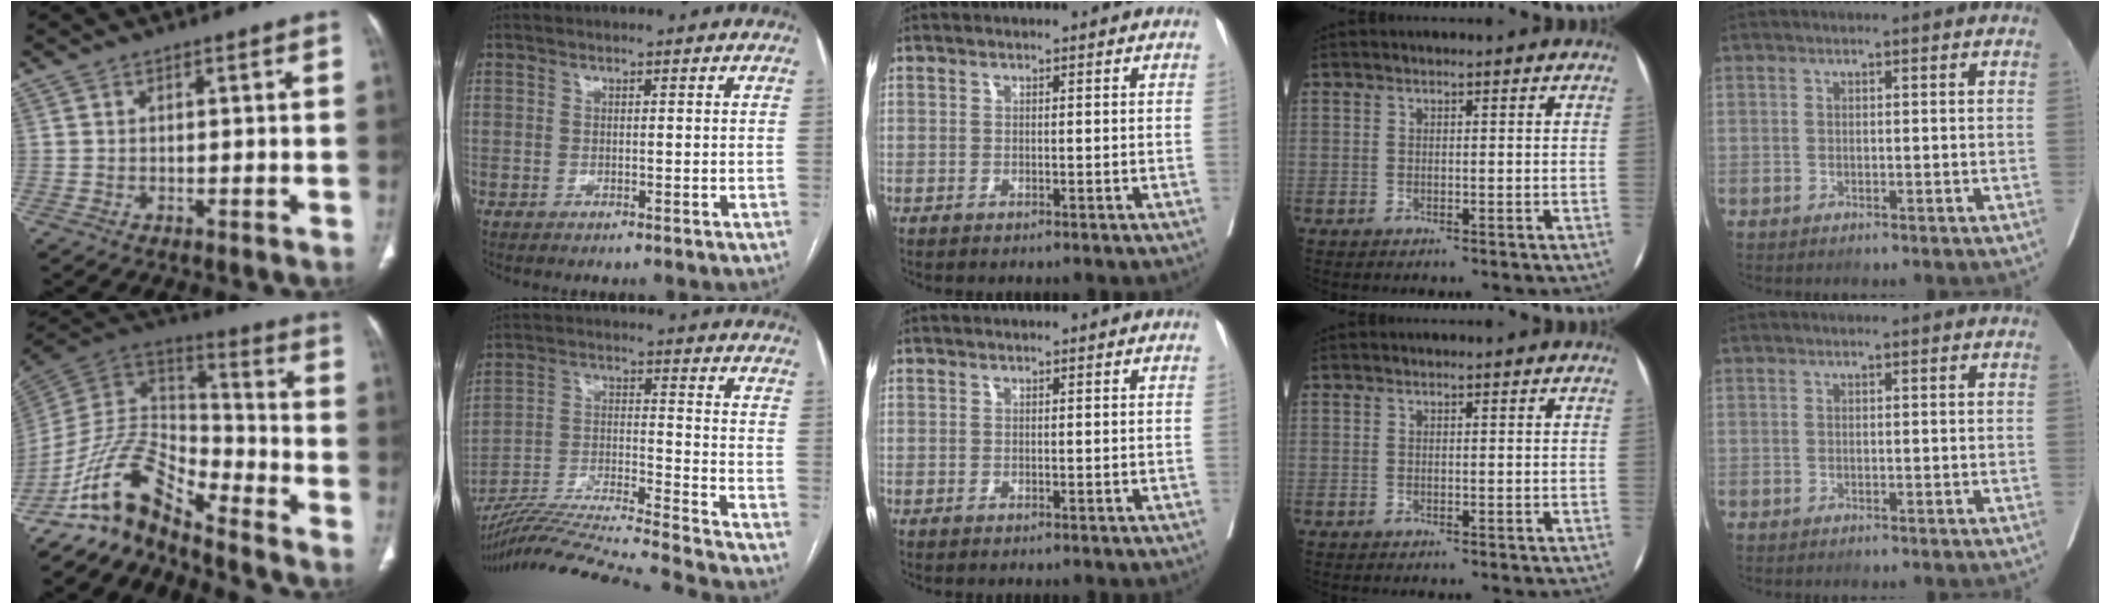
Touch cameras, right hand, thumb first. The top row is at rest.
{"thumb": {"total": 13.3, "force": [-11.2, 3.8, 6.0], "torque": [-0.109, 0.103, -0.219]}, "index": {"total": 23.0, "force": [-21.2, -2.2, 8.7], "torque": [-0.154, -0.034, -0.337]}}